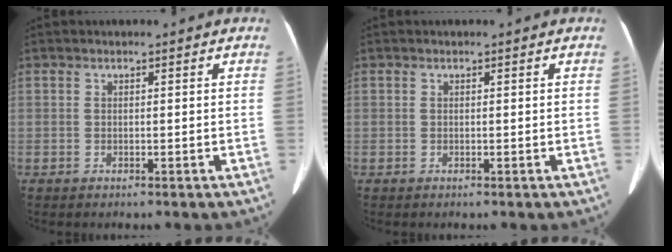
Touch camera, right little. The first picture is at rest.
{"total": 0.0}